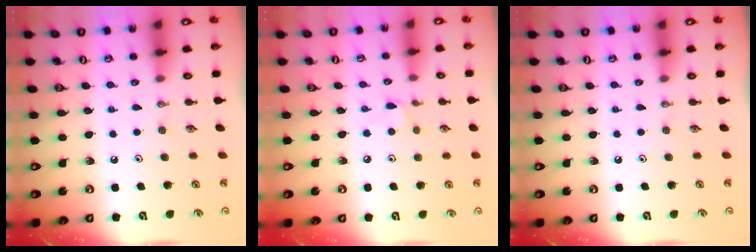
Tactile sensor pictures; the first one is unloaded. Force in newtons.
{"total": 4.3, "press": 4.3, "slide": 0.6}
{"total": 0.0}